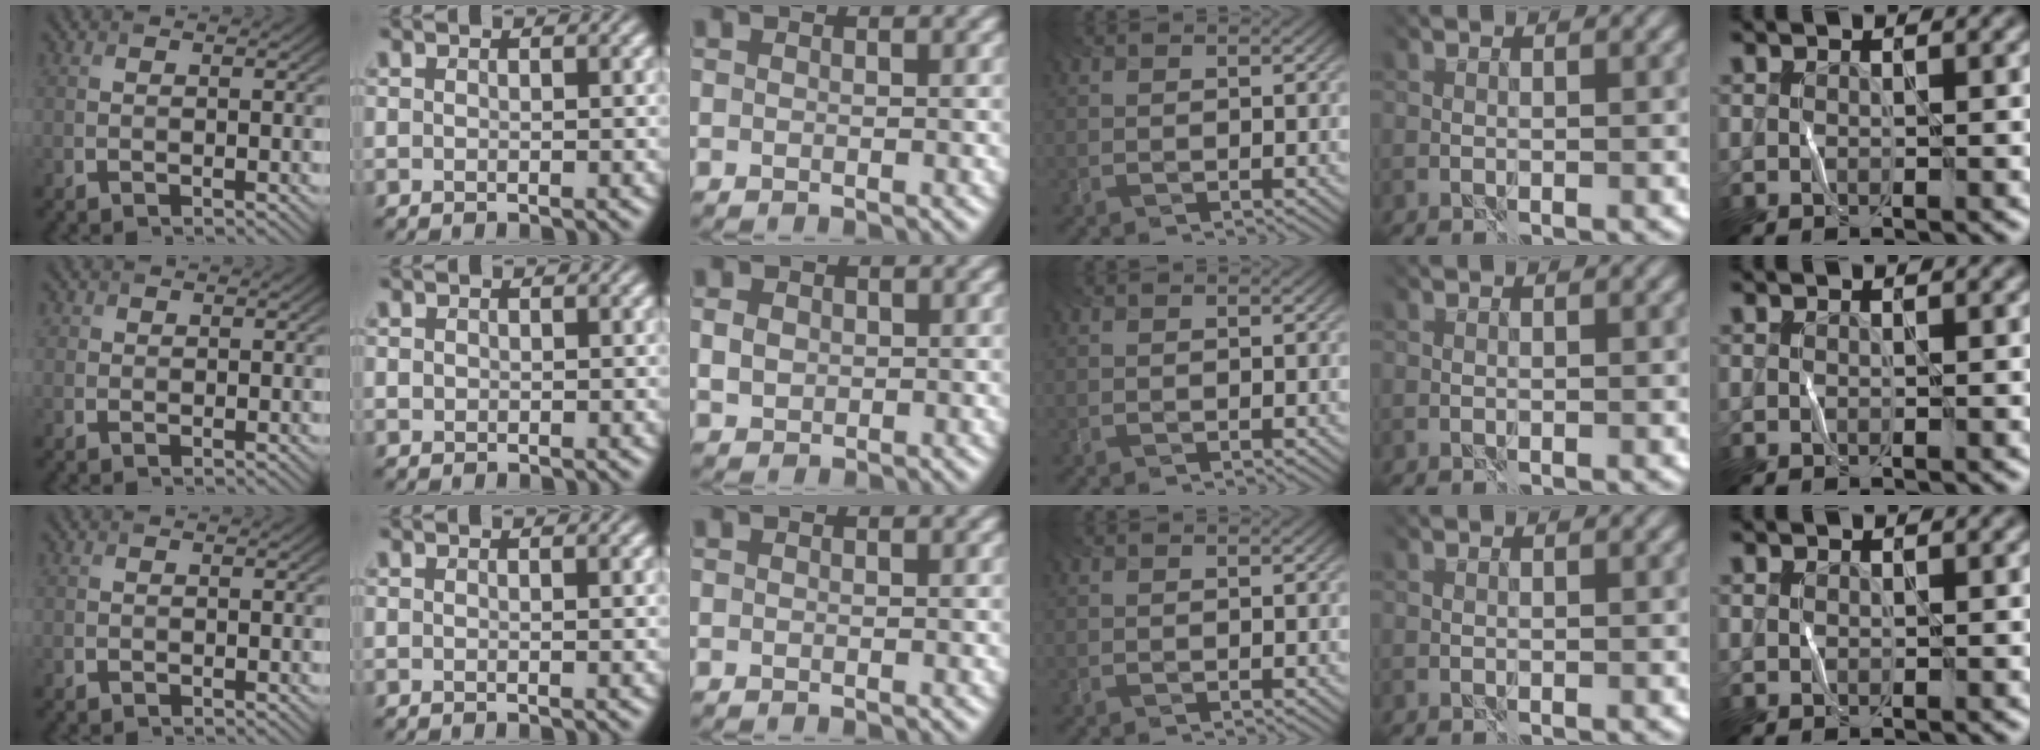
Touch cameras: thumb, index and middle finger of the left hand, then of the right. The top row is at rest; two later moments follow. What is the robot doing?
{"motion": "fold", "object": "bandana"}